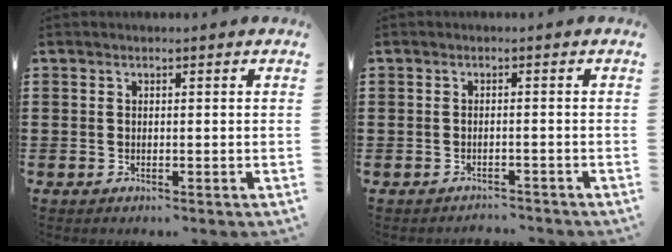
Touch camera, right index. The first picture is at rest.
{"total": 1.3, "force": [-1.3, 0.3, -0.1], "torque": [-0.004, 0.003, -0.029]}